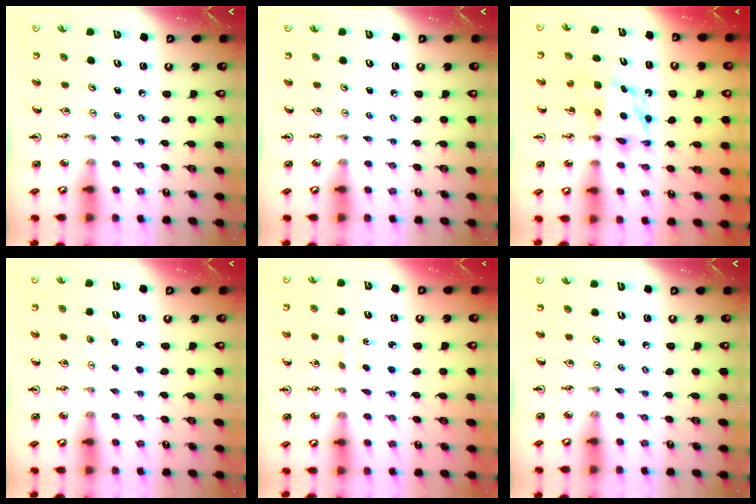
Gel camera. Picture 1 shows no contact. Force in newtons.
{"total": 0.0}
{"total": 7.1, "press": 7.1, "slide": 0.3}
{"total": 1.2, "press": 1.1, "slide": 0.2}
{"total": 1.6, "press": 1.5, "slide": 0.5}
{"total": 0.0}